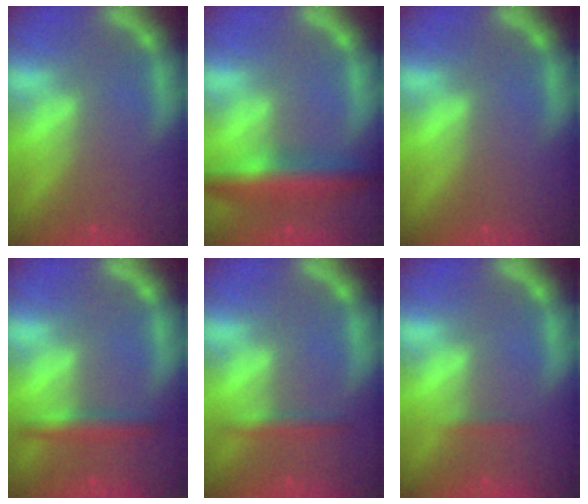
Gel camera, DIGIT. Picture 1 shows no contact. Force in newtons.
{"total": 6.5}
{"total": 0.0}
{"total": 3.0}
{"total": 1.9}
{"total": 0.9}